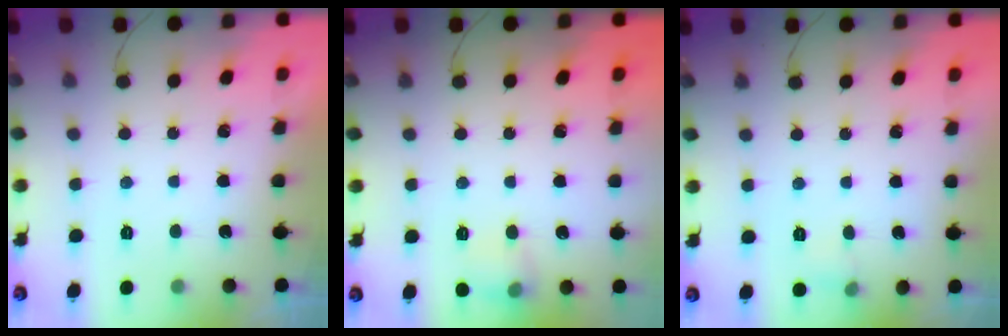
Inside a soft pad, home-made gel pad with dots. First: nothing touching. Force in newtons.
{"total": 7.7, "press": 7.6, "slide": 1.1}
{"total": 4.9, "press": 3.3, "slide": 3.6}